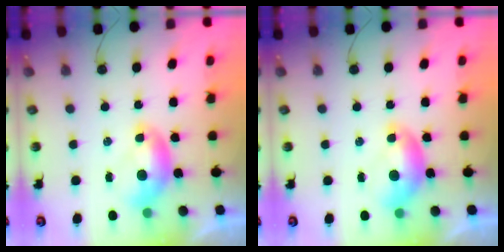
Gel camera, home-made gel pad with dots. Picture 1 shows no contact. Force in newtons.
{"total": 0.0}